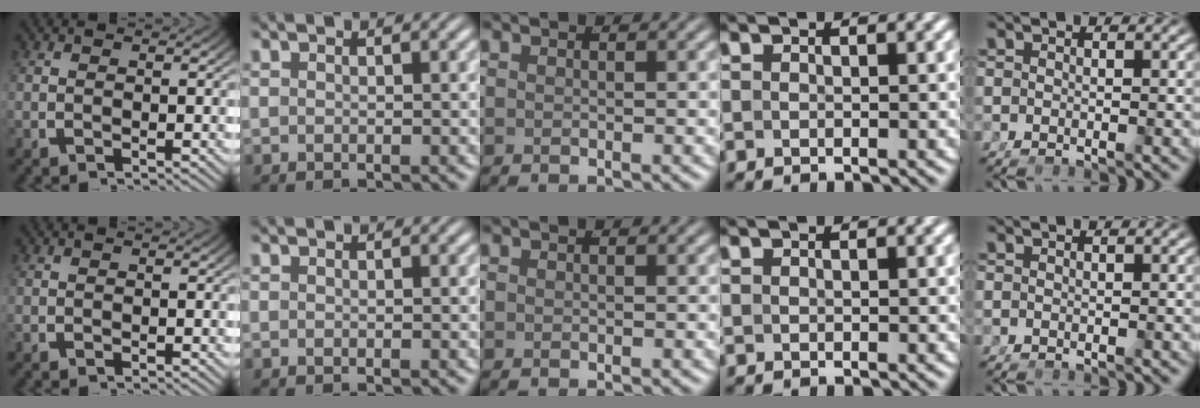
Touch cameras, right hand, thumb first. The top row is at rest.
{}